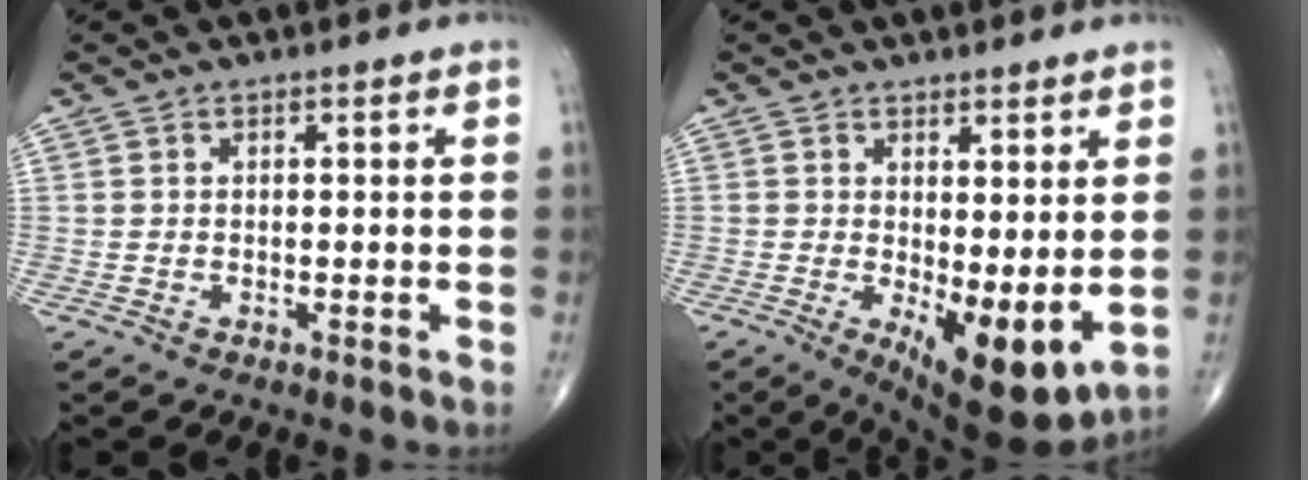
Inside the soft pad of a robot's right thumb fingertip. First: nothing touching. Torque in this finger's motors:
{"motor_torque": [0.57, 2.15, 0.08, -0.13, 0.31]}